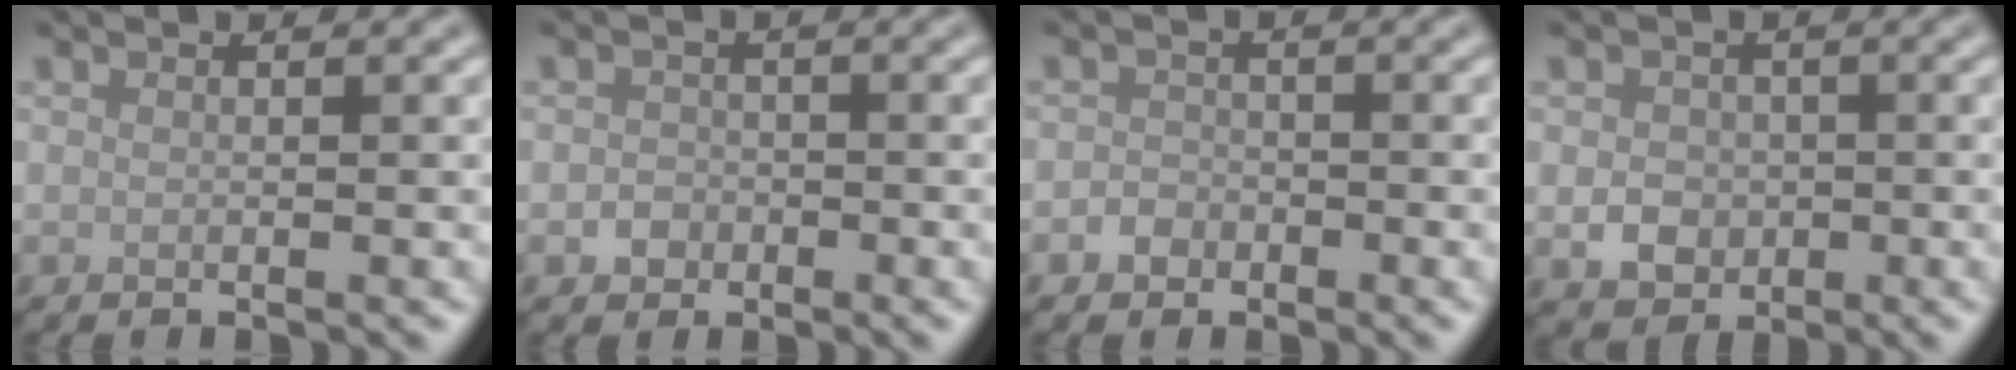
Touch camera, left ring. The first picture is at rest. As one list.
[{"total": 1.4, "force": [-0.5, 1.2, 0.3], "torque": [0.004, 0.001, -0.012]}, {"total": 1.4, "force": [-0.7, 1.2, 0.3], "torque": [0.003, 0.003, -0.016]}, {"total": 2.8, "force": [-0.4, 2.4, 1.3], "torque": [-0.020, -0.003, -0.009]}]